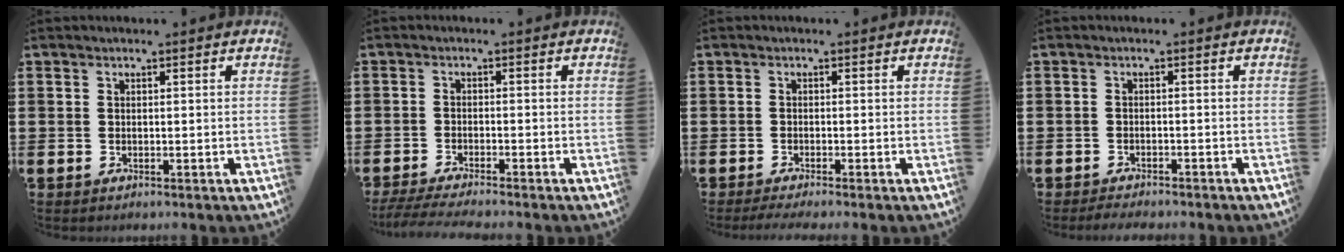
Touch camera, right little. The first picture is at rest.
{"total": 2.0, "force": [-1.8, -0.1, 0.9], "torque": [-0.016, 0.003, -0.034]}
{"total": 0.9, "force": [-0.6, 0.0, 0.6], "torque": [-0.011, -0.001, -0.011]}
{"total": 1.3, "force": [-1.2, 0.1, 0.1], "torque": [-0.008, 0.002, -0.025]}